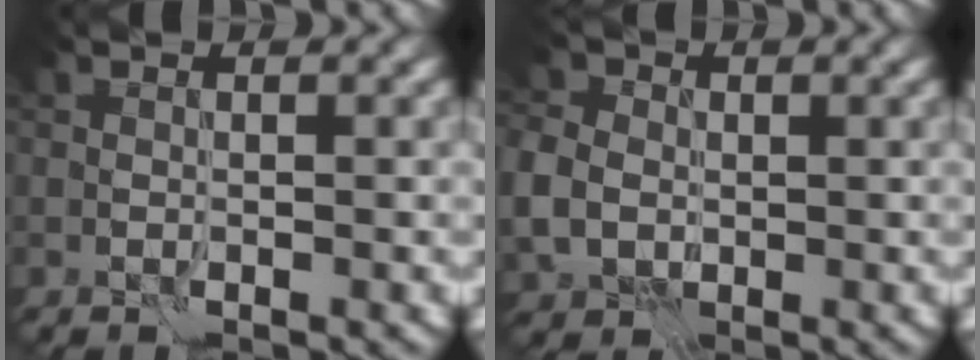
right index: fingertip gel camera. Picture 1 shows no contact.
{"total": 4.8, "force": [-0.2, 4.2, 2.4], "torque": [-0.061, 0.000, -0.015]}